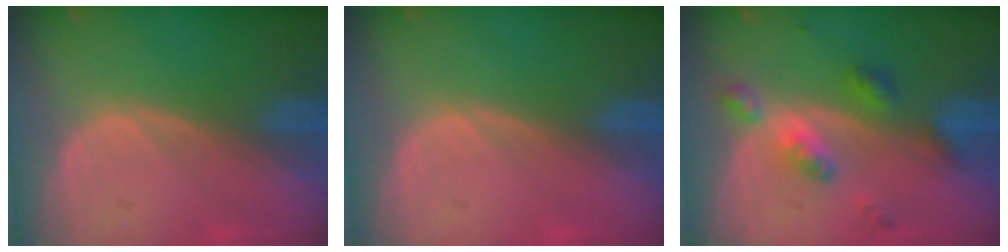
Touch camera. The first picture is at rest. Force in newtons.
{"total": 0.0}
{"total": 5.7, "press": 5.6, "slide": 0.3}